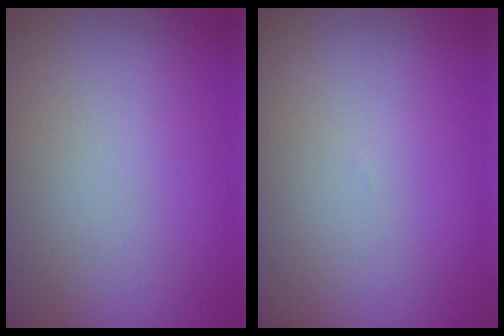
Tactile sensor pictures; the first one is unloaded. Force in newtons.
{"total": 0.0}